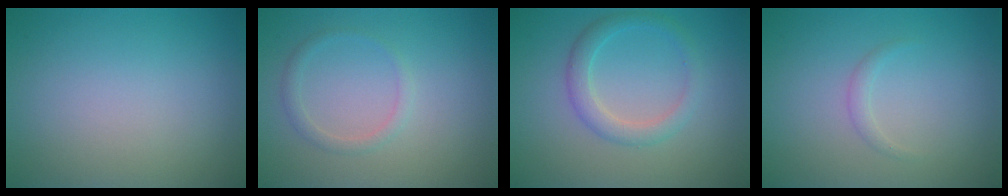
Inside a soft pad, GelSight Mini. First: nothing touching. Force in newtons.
{"total": 1.4, "press": 1.4, "slide": 0.1}
{"total": 2.5, "press": 2.5, "slide": 0.2}
{"total": 0.8, "press": 0.8, "slide": 0.1}